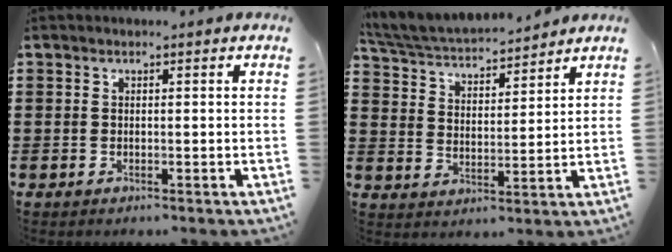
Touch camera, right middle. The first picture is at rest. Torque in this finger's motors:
{"motor_torque": [-0.03, 0.08, 0.06, 0.02]}